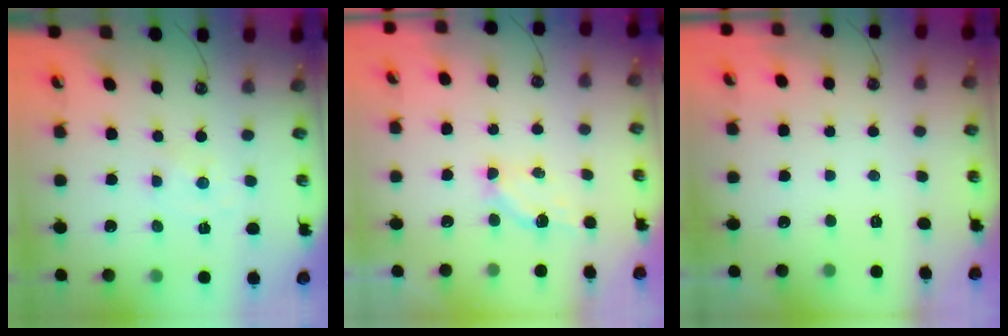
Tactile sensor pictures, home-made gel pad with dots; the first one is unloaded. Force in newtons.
{"total": 3.9, "press": 3.9, "slide": 0.4}
{"total": 0.0}